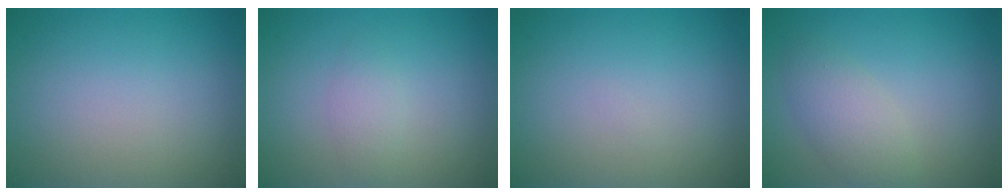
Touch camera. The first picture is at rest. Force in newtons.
{"total": 1.4, "press": 1.4, "slide": 0.0}
{"total": 0.0}
{"total": 3.0, "press": 3.0, "slide": 0.1}